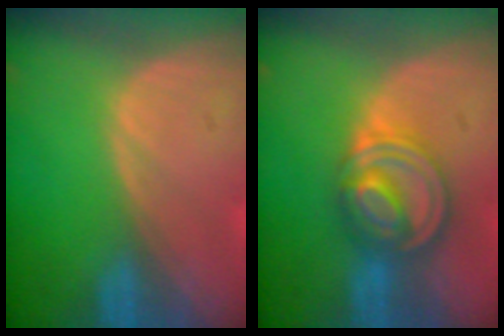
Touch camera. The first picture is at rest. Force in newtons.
{"total": 8.1, "press": 6.9, "slide": 4.2}